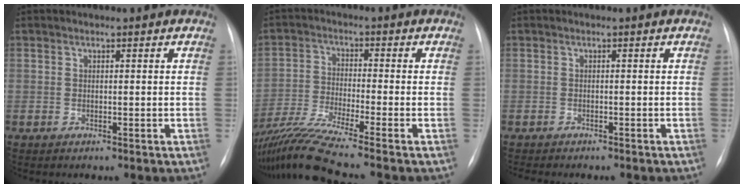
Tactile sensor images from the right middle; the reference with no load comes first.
{"total": 10.5, "force": [-8.9, -2.5, 5.1], "torque": [-0.100, -0.028, -0.160]}
{"total": 5.2, "force": [-4.5, 1.0, 2.4], "torque": [-0.028, -0.009, -0.052]}